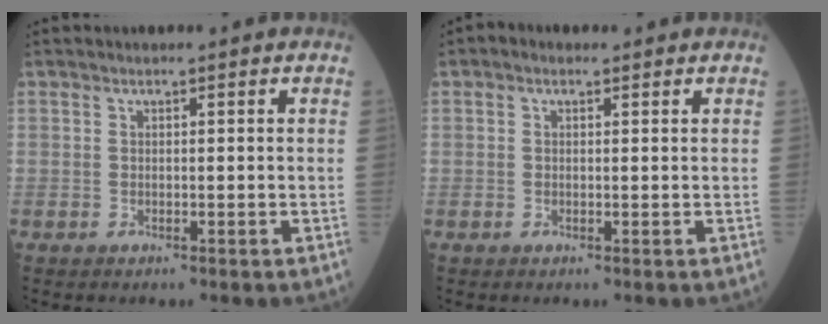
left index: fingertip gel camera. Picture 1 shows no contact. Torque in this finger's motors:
{"motor_torque": [0.89, -1.25, -0.03, 0.06]}